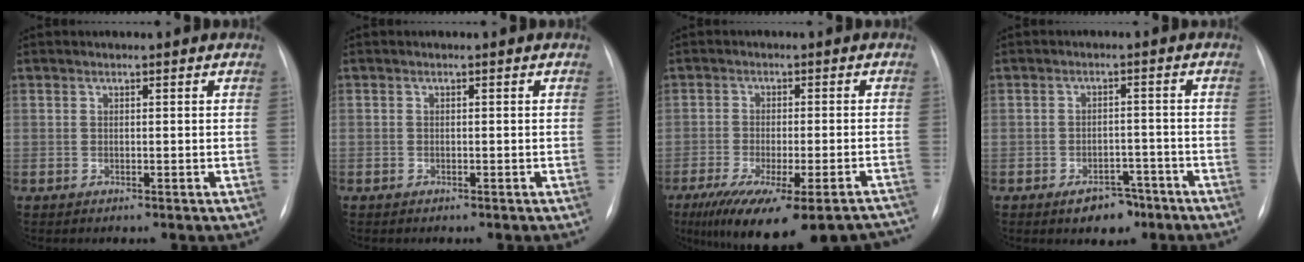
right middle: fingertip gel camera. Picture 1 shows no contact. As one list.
[{"total": 0.0}, {"total": 20.7, "force": [-16.8, 4.1, 11.4], "torque": [-0.142, -0.021, -0.224]}, {"total": 5.1, "force": [-3.5, 2.8, 2.5], "torque": [-0.032, 0.006, -0.045]}]